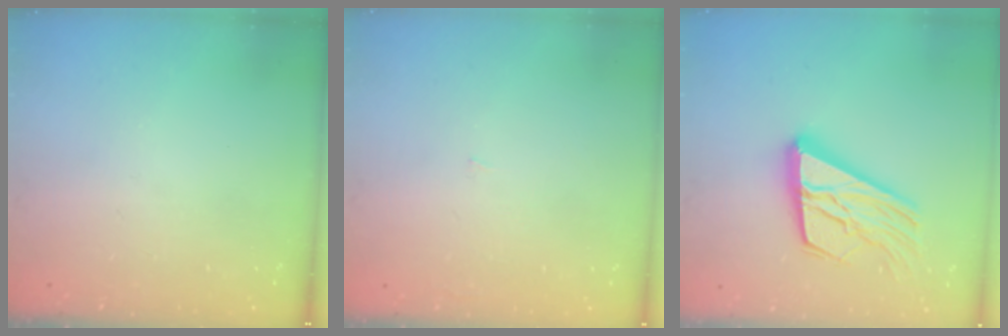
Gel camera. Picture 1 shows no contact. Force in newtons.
{"total": 0.9, "press": 0.9, "slide": 0.0}
{"total": 19.1, "press": 19.0, "slide": 2.5}